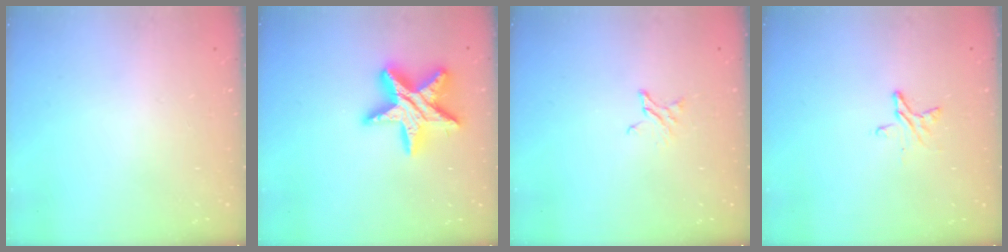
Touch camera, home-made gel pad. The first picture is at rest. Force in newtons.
{"total": 17.8, "press": 17.8, "slide": 1.4}
{"total": 2.0, "press": 2.0, "slide": 0.1}
{"total": 4.9, "press": 4.9, "slide": 0.3}